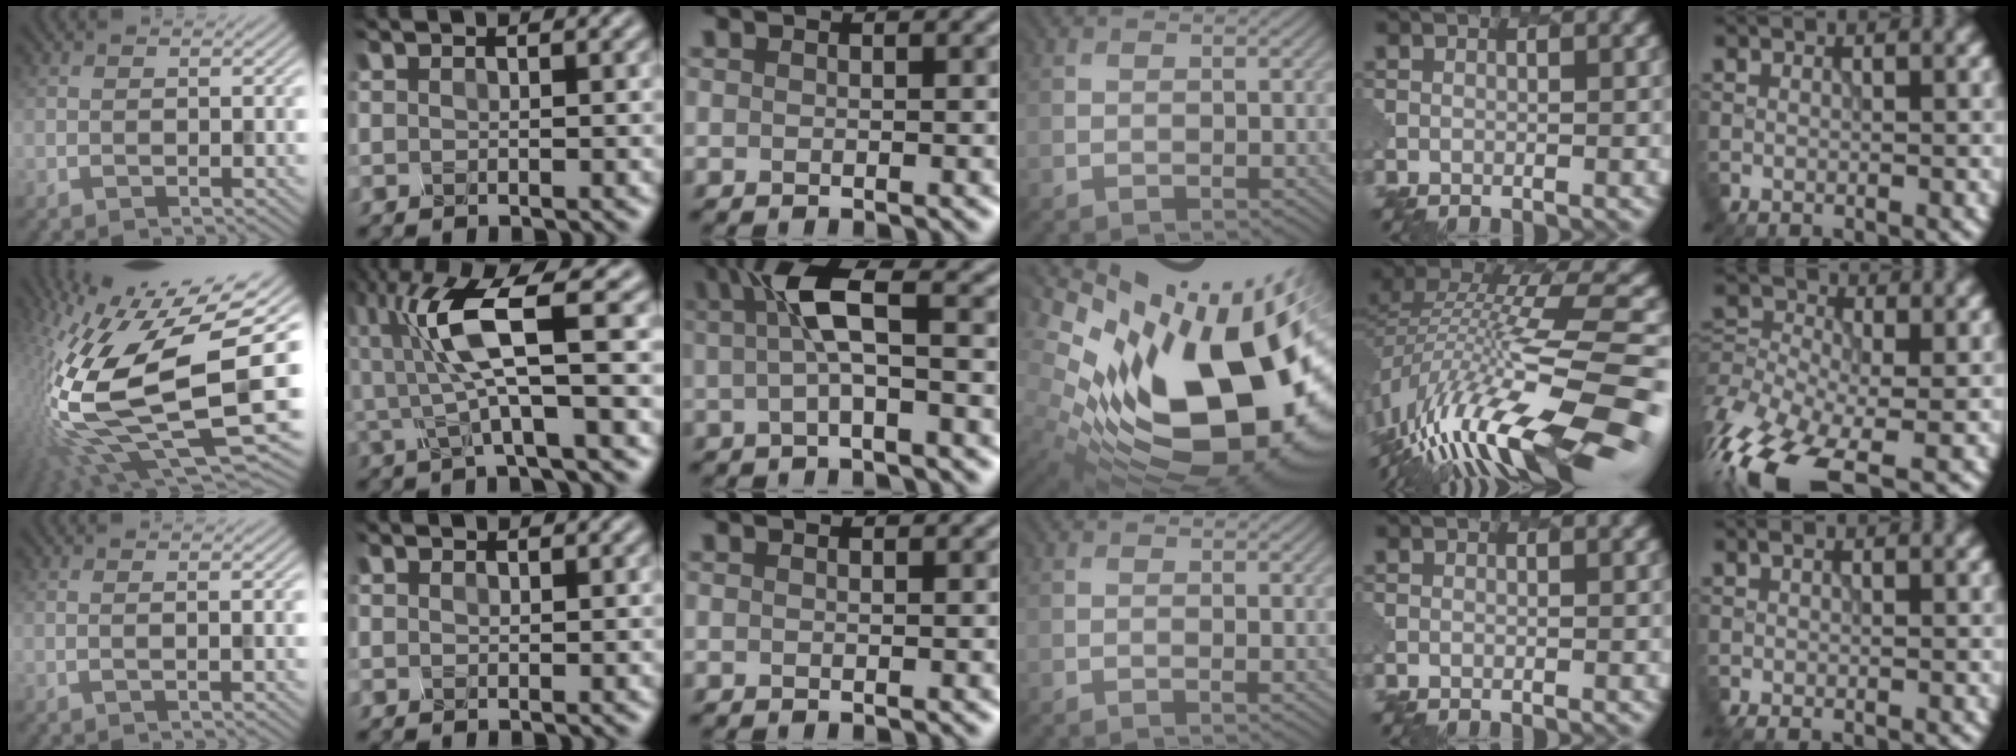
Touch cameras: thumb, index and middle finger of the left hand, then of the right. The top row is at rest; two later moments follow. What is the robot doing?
{"motion": "disassemble", "object": "battery cover"}